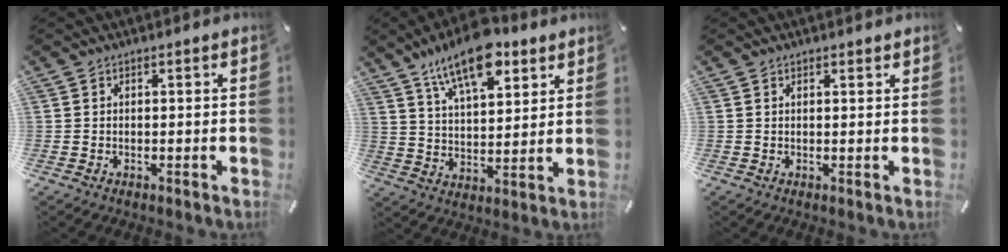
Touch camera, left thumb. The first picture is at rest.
{"total": 15.3, "force": [9.8, 6.9, 9.5], "torque": [-0.156, -0.038, 0.170]}
{"total": 0.8, "force": [0.7, 0.4, 0.3], "torque": [-0.005, 0.000, 0.013]}